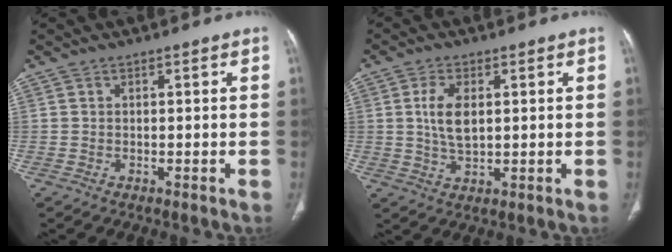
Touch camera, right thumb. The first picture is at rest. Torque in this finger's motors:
{"motor_torque": [2.34, 2.67, 0.74, -0.48, 0.24]}